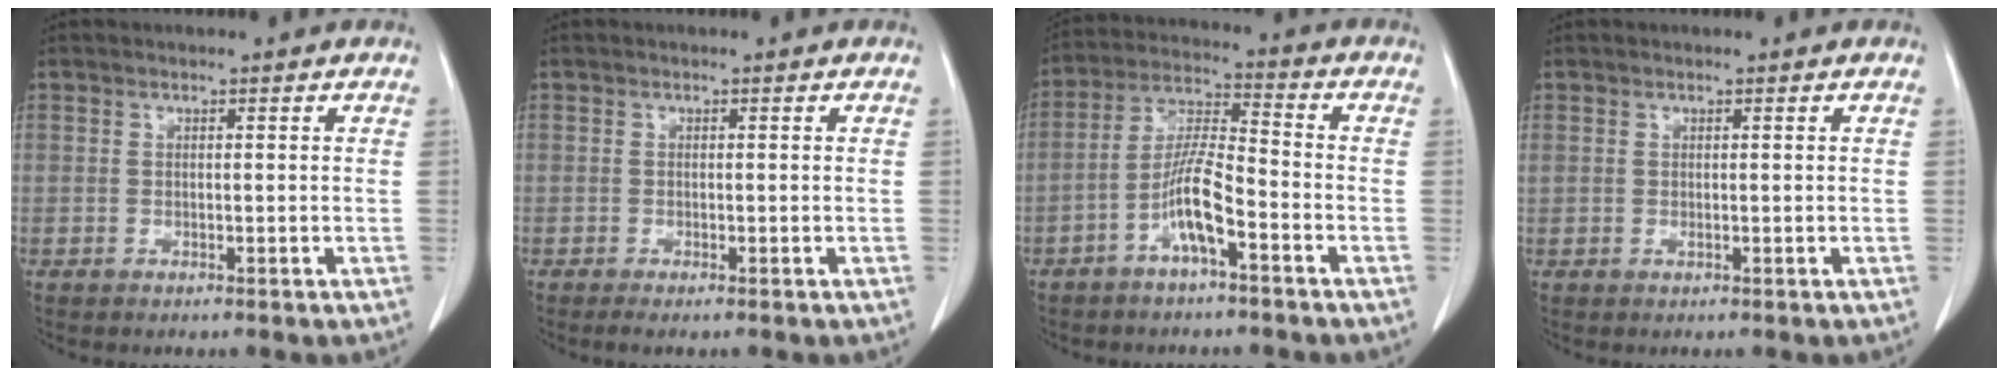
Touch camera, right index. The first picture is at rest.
{"total": 1.1, "force": [-0.8, 0.0, 0.7], "torque": [-0.009, -0.005, -0.013]}
{"total": 8.2, "force": [-3.9, 1.0, 7.1], "torque": [-0.151, 0.010, -0.075]}
{"total": 0.0}